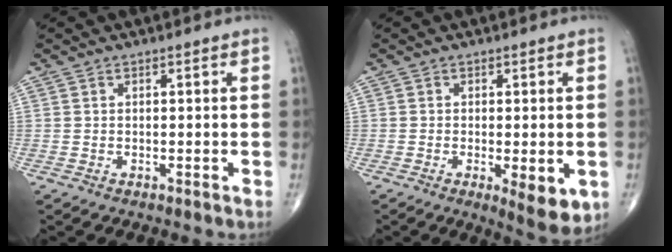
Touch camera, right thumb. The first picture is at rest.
{"total": 7.1, "force": [-2.0, 2.3, 6.4], "torque": [-0.084, -0.016, -0.026]}